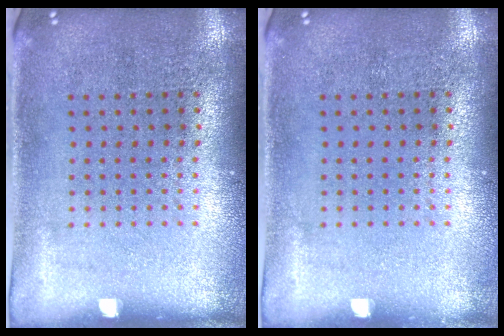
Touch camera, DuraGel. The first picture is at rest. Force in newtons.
{"total": 0.0}